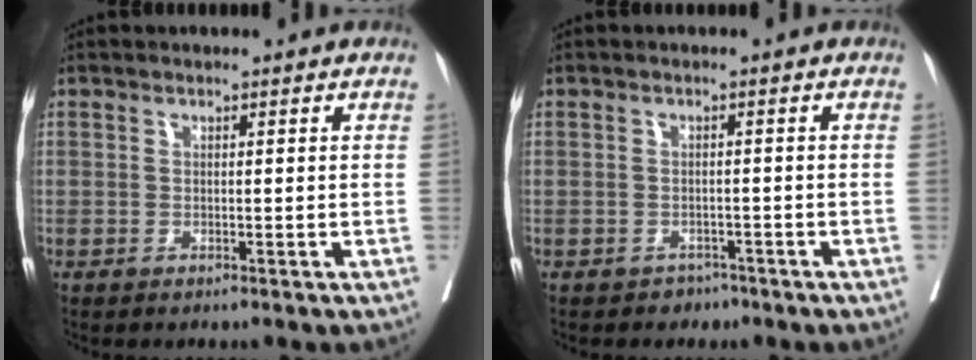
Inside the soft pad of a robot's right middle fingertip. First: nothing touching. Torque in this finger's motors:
{"motor_torque": [0.03, -0.07, -0.02, -0.01]}